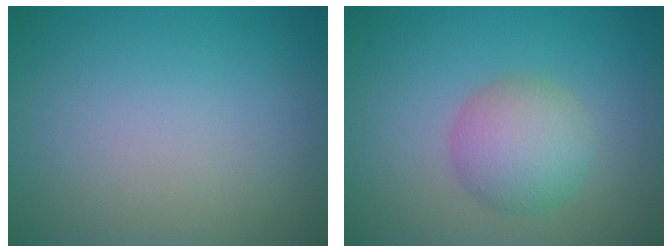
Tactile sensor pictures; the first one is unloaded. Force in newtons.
{"total": 4.3, "press": 4.3, "slide": 0.1}